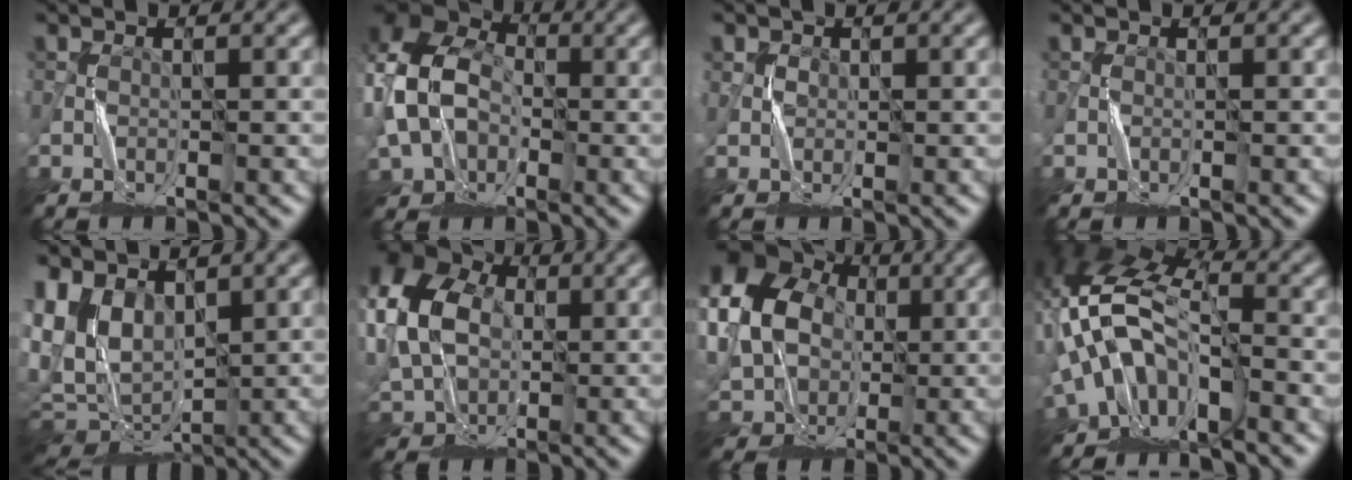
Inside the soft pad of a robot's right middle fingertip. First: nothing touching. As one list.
[{"total": 11.5, "force": [-0.3, 8.7, 7.5], "torque": [-0.169, 0.000, -0.014]}, {"total": 0.9, "force": [0.3, 0.9, 0.0], "torque": [0.007, 0.002, 0.005]}, {"total": 0.0}, {"total": 6.3, "force": [1.5, 4.4, 4.1], "torque": [-0.102, -0.021, 0.034]}, {"total": 11.0, "force": [2.0, 8.0, 7.3], "torque": [-0.174, 0.009, 0.036]}, {"total": 13.2, "force": [2.6, 11.0, 6.9], "torque": [-0.170, 0.016, 0.035]}, {"total": 10.2, "force": [-2.5, 5.9, 7.9], "torque": [-0.136, 0.007, -0.056]}]